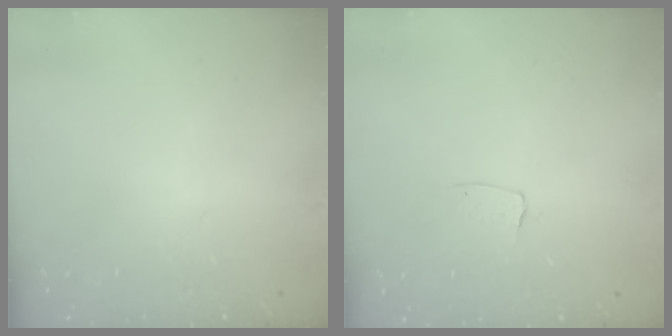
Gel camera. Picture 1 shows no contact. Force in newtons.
{"total": 4.0, "press": 3.9, "slide": 0.2}